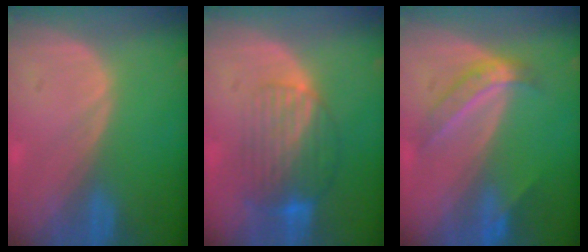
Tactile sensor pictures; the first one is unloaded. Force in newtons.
{"total": 8.4, "press": 7.2, "slide": 4.4}
{"total": 5.4, "press": 4.7, "slide": 2.5}